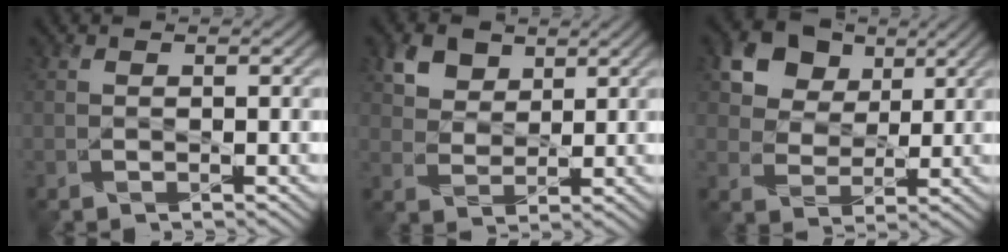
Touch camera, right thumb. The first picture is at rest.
{"total": 4.9, "force": [2.9, 3.2, 2.3], "torque": [-0.057, -0.003, 0.054]}
{"total": 10.7, "force": [5.7, 7.6, 5.0], "torque": [-0.141, 0.003, 0.112]}